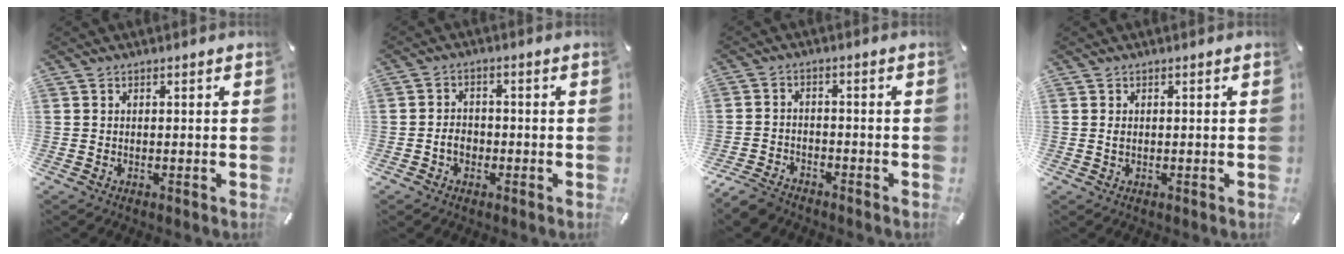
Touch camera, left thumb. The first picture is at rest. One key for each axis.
{"total": 3.9, "fx": -1.2, "fy": 3.0, "fz": 2.1, "tx": -0.037, "ty": 0.008, "tz": -0.023}
{"total": 4.9, "fx": -4.2, "fy": 2.0, "fz": 1.5, "tx": -0.041, "ty": 0.016, "tz": -0.083}
{"total": 0.8, "fx": 0.0, "fy": 0.5, "fz": 0.7, "tx": -0.015, "ty": 0.001, "tz": 0.000}